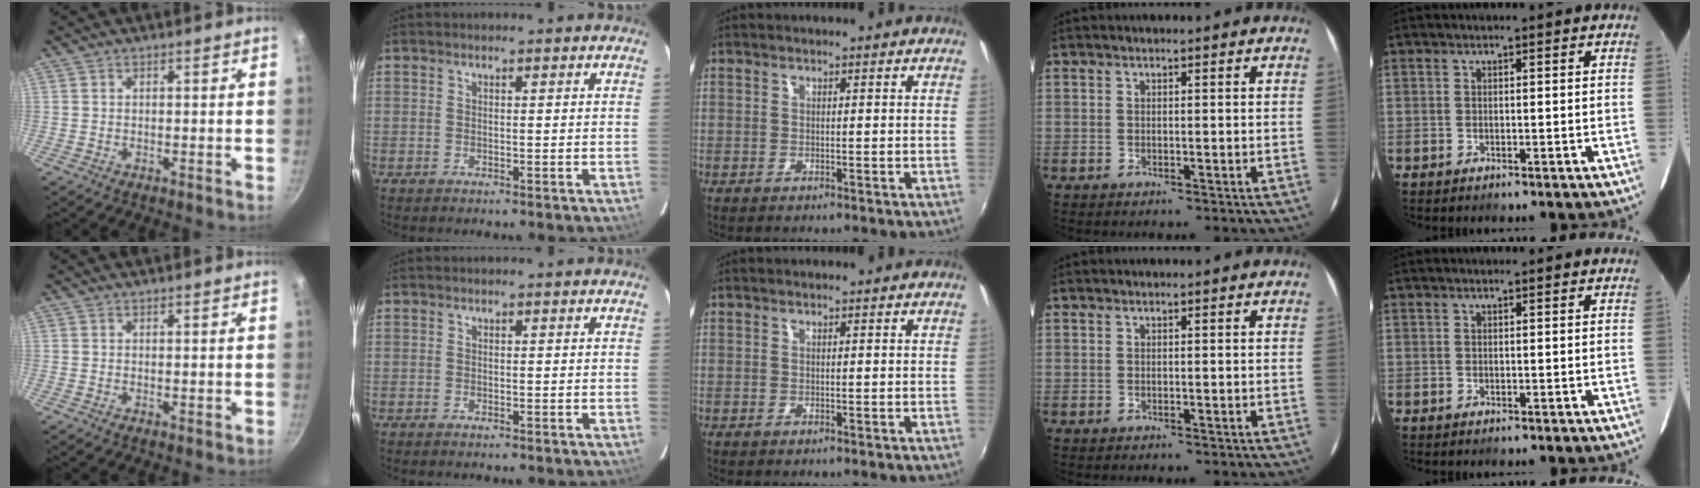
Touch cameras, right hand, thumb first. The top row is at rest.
{}